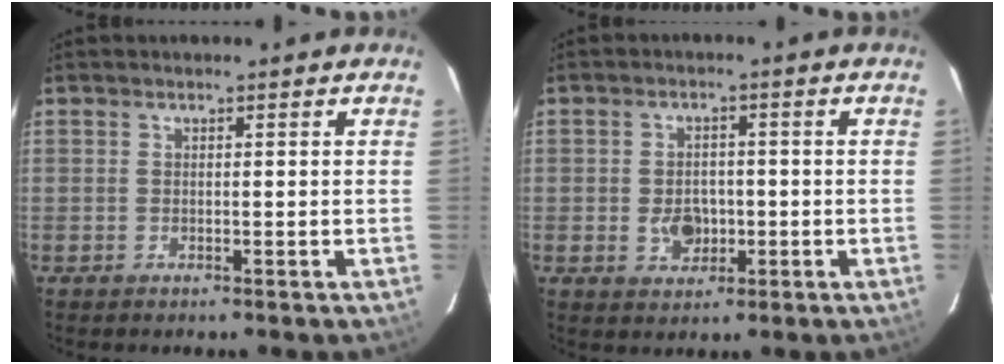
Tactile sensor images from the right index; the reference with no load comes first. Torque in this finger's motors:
{"motor_torque": [0.03, -0.03, 0.02, 0.02]}